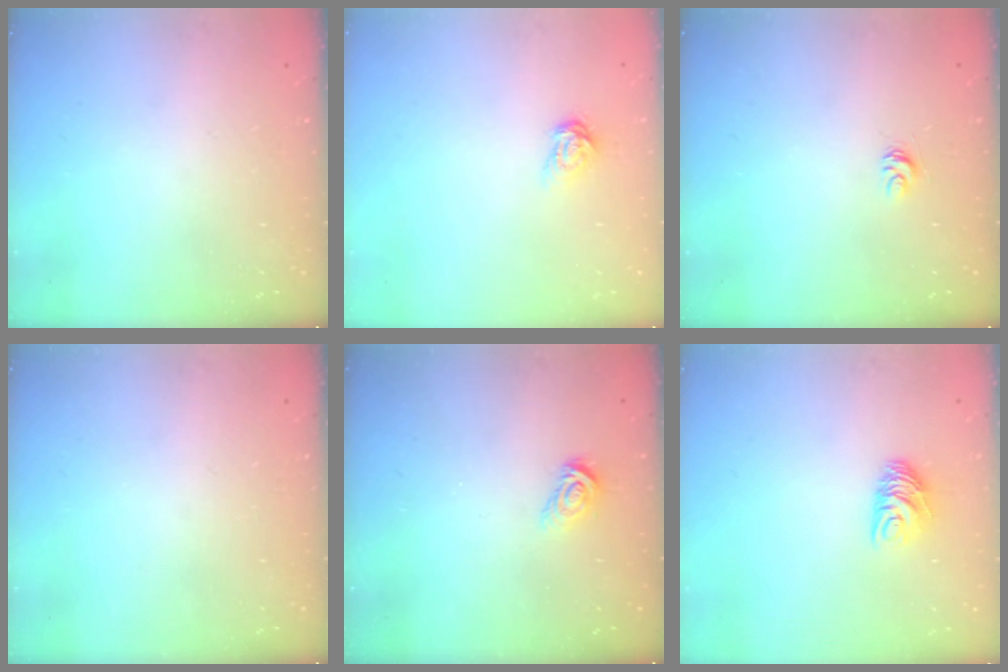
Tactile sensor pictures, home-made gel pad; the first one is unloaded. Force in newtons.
{"total": 3.9, "press": 3.9, "slide": 0.4}
{"total": 4.3, "press": 4.3, "slide": 0.5}
{"total": 0.0}
{"total": 4.9, "press": 4.9, "slide": 0.3}
{"total": 7.3, "press": 7.3, "slide": 0.4}